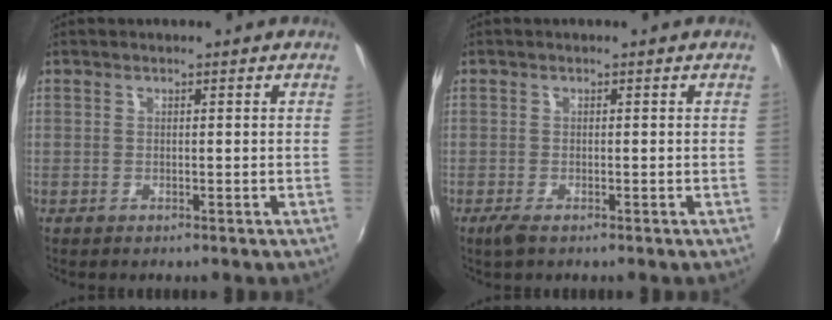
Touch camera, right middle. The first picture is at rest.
{"total": 2.0, "force": [-1.3, 0.5, 1.4], "torque": [-0.029, -0.008, -0.023]}